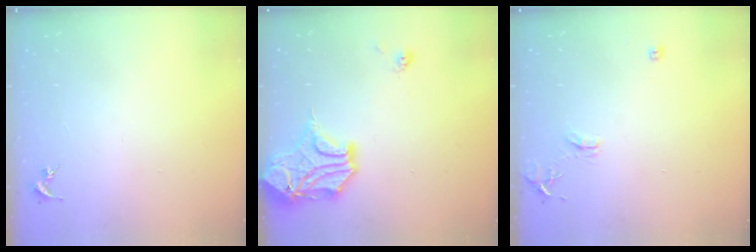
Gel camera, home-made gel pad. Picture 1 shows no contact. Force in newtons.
{"total": 15.2, "press": 15.1, "slide": 2.2}
{"total": 8.6, "press": 8.6, "slide": 0.8}